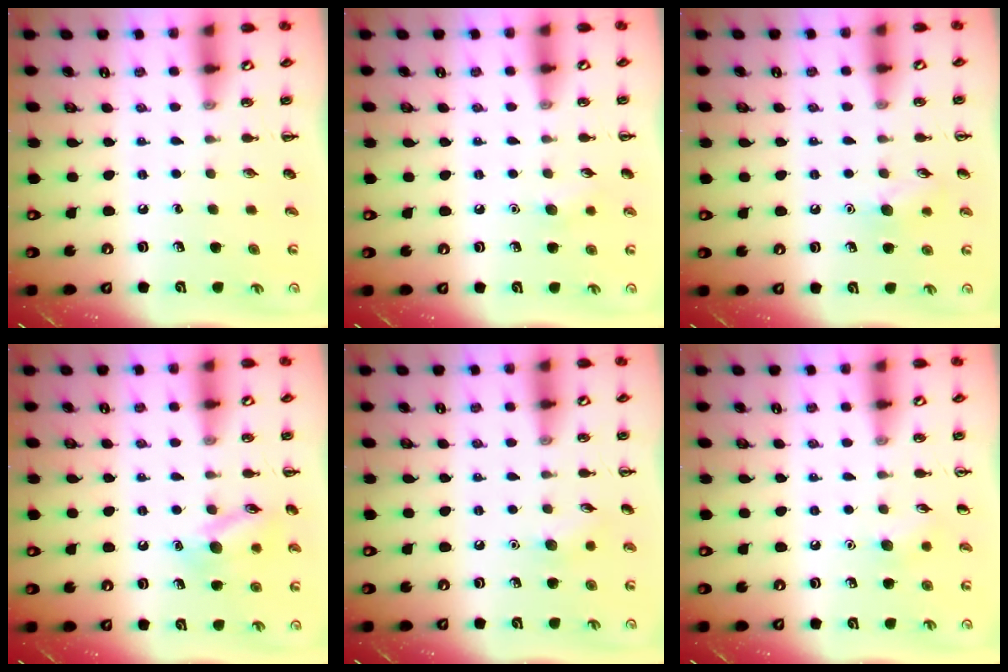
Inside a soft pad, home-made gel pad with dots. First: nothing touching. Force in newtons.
{"total": 4.9, "press": 4.8, "slide": 1.3}
{"total": 7.0, "press": 6.8, "slide": 1.6}
{"total": 11.6, "press": 11.6, "slide": 0.7}
{"total": 6.0, "press": 5.8, "slide": 1.6}
{"total": 5.1, "press": 4.9, "slide": 1.5}